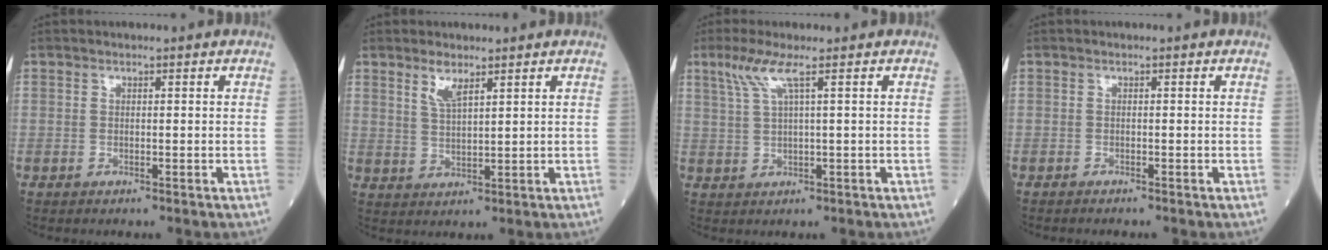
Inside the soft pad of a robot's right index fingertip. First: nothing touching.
{"total": 3.3, "force": [2.2, 0.7, 2.3], "torque": [-0.051, -0.001, 0.047]}
{"total": 4.0, "force": [2.1, -0.3, 3.4], "torque": [-0.082, 0.009, 0.048]}
{"total": 1.5, "force": [-1.4, -0.1, 0.6], "torque": [-0.009, 0.000, -0.016]}